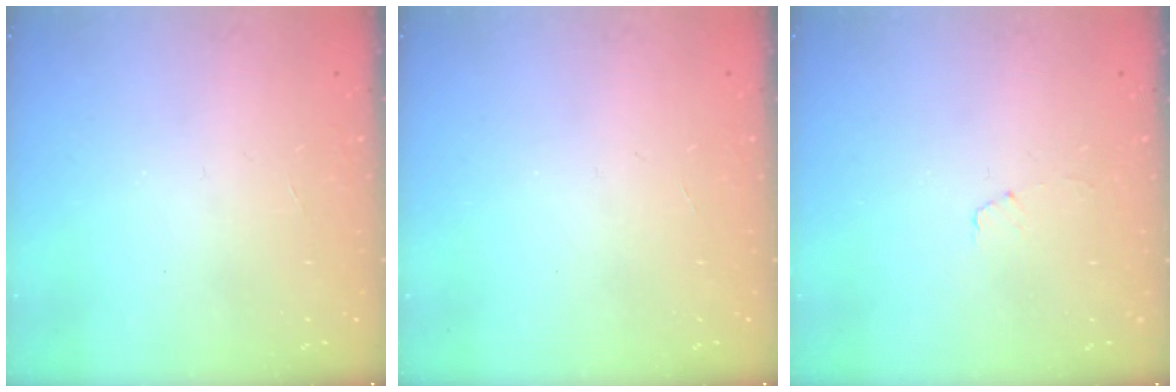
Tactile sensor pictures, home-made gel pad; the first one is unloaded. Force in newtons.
{"total": 0.0}
{"total": 3.8, "press": 3.8, "slide": 0.3}